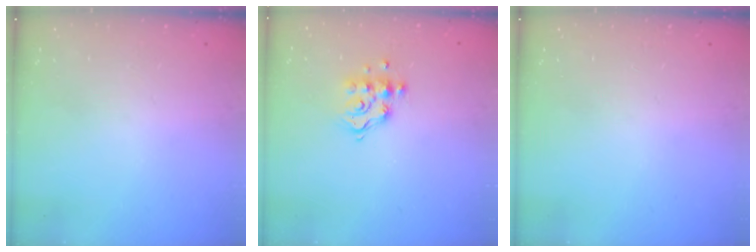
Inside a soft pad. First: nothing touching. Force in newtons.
{"total": 10.0, "press": 9.9, "slide": 0.8}
{"total": 0.0}